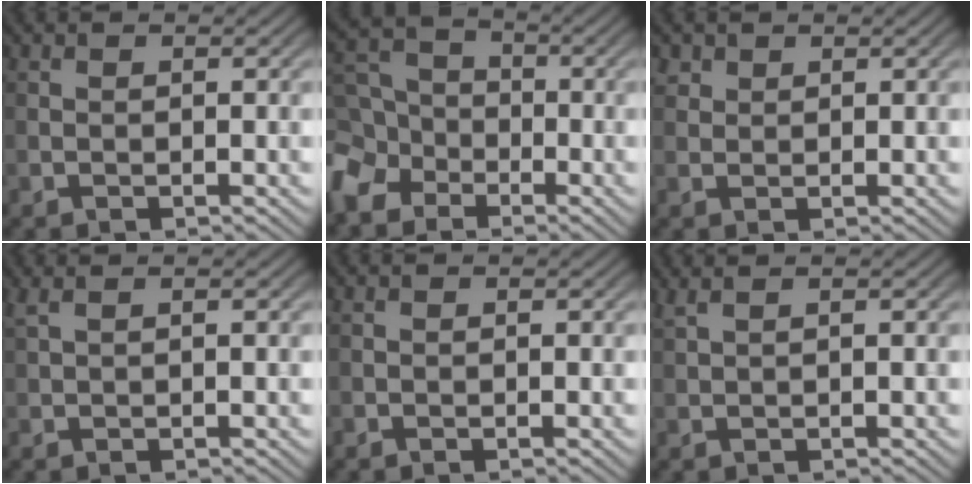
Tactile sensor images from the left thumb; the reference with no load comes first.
{"total": 8.2, "force": [-3.8, 6.2, 3.9], "torque": [-0.116, -0.013, -0.088]}
{"total": 1.4, "force": [1.0, 0.9, 0.2], "torque": [-0.006, 0.003, 0.022]}
{"total": 1.3, "force": [0.8, 0.2, 0.9], "torque": [-0.028, 0.008, 0.018]}
{"total": 0.0}
{"total": 1.6, "force": [1.2, 0.2, 1.0], "torque": [-0.029, 0.007, 0.020]}